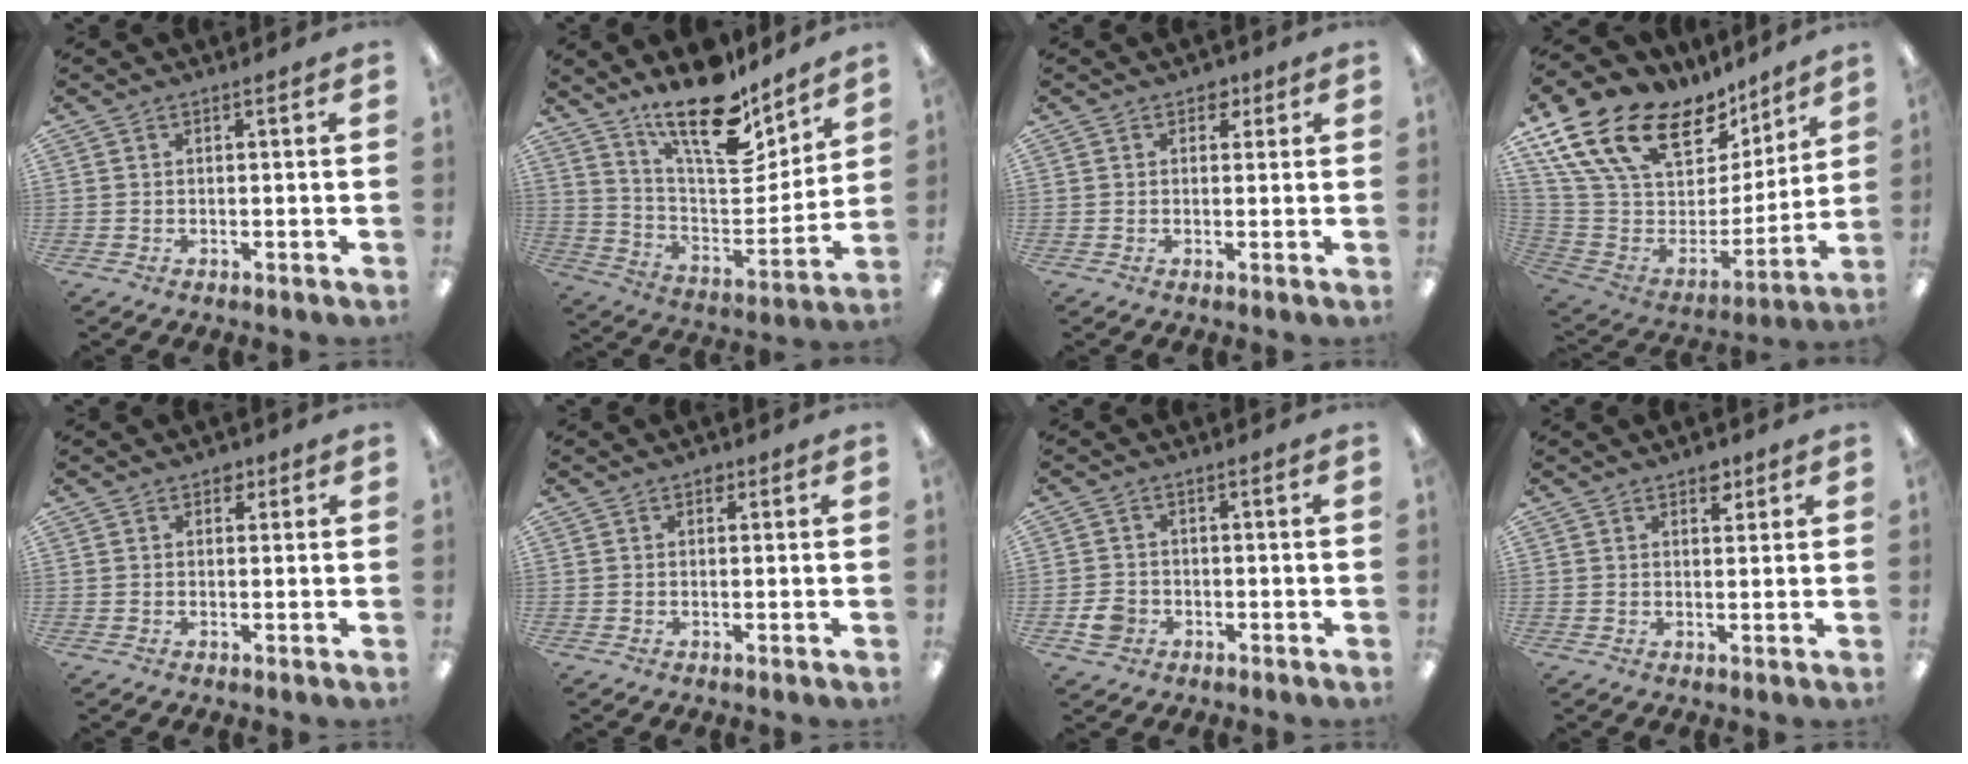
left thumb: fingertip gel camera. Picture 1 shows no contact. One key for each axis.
{"total": 20.2, "fx": 15.3, "fy": 7.0, "fz": 11.1, "tx": -0.182, "ty": -0.111, "tz": 0.265}
{"total": 2.7, "fx": 1.4, "fy": 2.1, "fz": 1.1, "tx": 0.000, "ty": -0.004, "tz": 0.020}
{"total": 23.0, "fx": 14.7, "fy": 12.5, "fz": 12.5, "tx": -0.232, "ty": -0.093, "tz": 0.280}
{"total": 2.2, "fx": 1.1, "fy": 1.6, "fz": 1.0, "tx": -0.004, "ty": -0.001, "tz": 0.016}
{"total": 1.3, "fx": 0.7, "fy": 1.0, "fz": 0.6, "tx": -0.005, "ty": 0.000, "tz": 0.010}
{"total": 3.8, "fx": -1.4, "fy": 3.2, "fz": 1.6, "tx": -0.031, "ty": 0.004, "tz": -0.026}
{"total": 3.6, "fx": 2.4, "fy": 2.1, "fz": 1.7, "tx": -0.005, "ty": -0.009, "tz": 0.037}